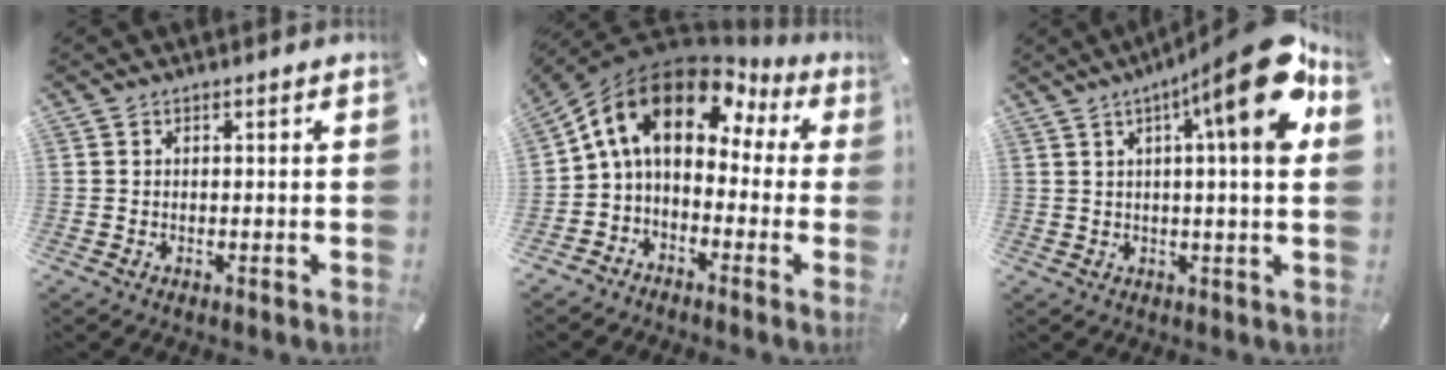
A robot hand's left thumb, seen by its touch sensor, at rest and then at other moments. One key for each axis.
{"total": 12.4, "fx": 3.9, "fy": 8.7, "fz": 8.0, "tx": -0.150, "ty": -0.008, "tz": 0.070}
{"total": 18.6, "fx": 6.8, "fy": 2.2, "fz": 17.1, "tx": -0.250, "ty": -0.042, "tz": 0.086}